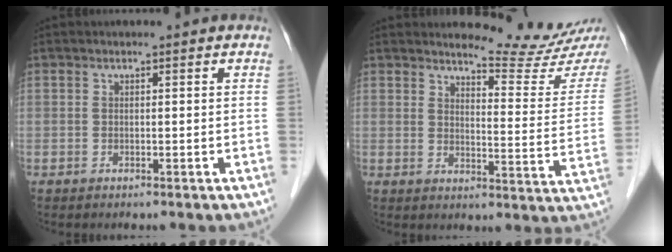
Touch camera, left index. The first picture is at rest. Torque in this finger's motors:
{"motor_torque": [0.05, -0.16, 0.02, -0.01]}